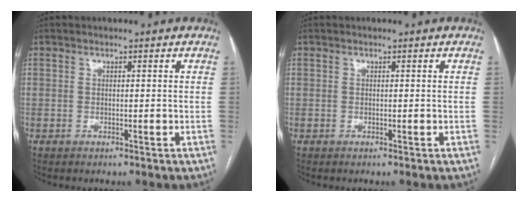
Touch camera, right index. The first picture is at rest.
{"total": 0.0}